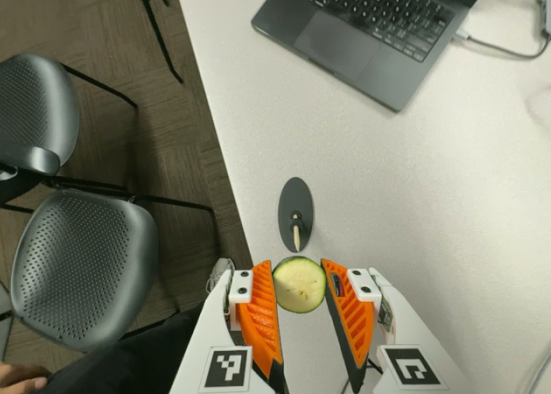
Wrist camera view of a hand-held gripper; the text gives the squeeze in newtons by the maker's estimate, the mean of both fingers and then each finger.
{"total": 8.2, "left": 7.7, "right": 8.7}